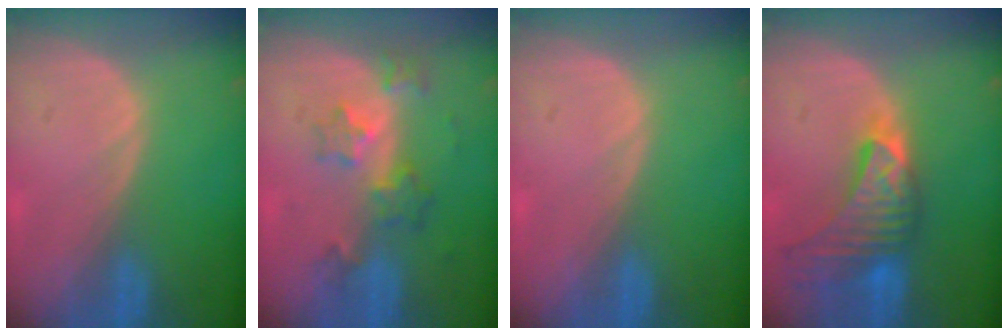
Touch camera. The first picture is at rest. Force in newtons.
{"total": 5.8, "press": 5.3, "slide": 2.3}
{"total": 0.0}
{"total": 8.9, "press": 8.4, "slide": 3.0}